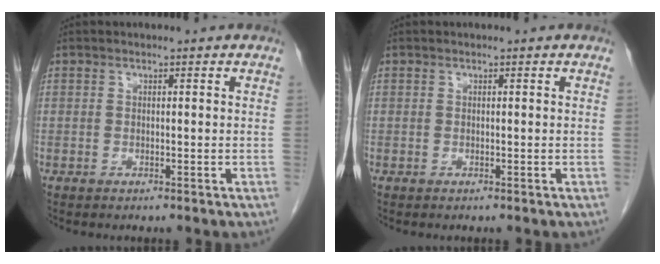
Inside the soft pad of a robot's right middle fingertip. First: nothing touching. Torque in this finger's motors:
{"motor_torque": [-0.01, 0.00, 0.00, -0.01]}